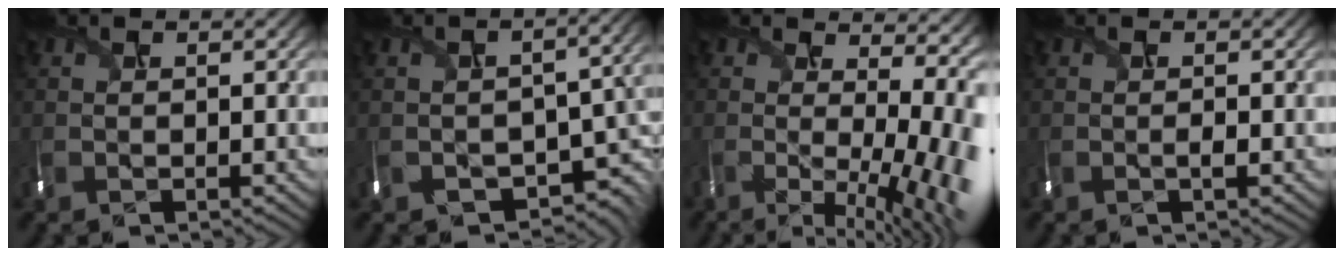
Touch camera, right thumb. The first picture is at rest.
{"total": 7.2, "force": [-3.1, 3.4, 5.5], "torque": [-0.089, -0.027, -0.036]}
{"total": 15.9, "force": [-0.7, 6.1, 14.6], "torque": [-0.157, 0.010, 0.024]}
{"total": 0.6, "force": [-0.2, 0.1, 0.5], "torque": [-0.007, 0.002, -0.003]}